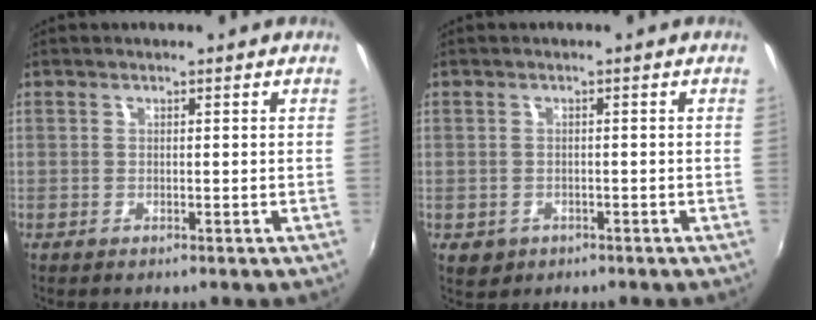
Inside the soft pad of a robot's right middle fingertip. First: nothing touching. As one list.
[{"total": 3.2, "force": [-1.3, 2.6, 1.3], "torque": [-0.031, -0.003, -0.013]}]